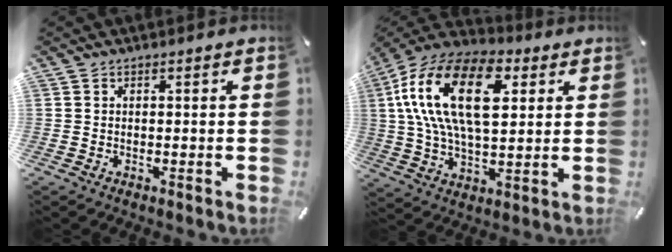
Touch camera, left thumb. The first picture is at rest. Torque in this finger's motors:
{"motor_torque": [2.60, 2.41, 2.26, -0.51, 0.90]}